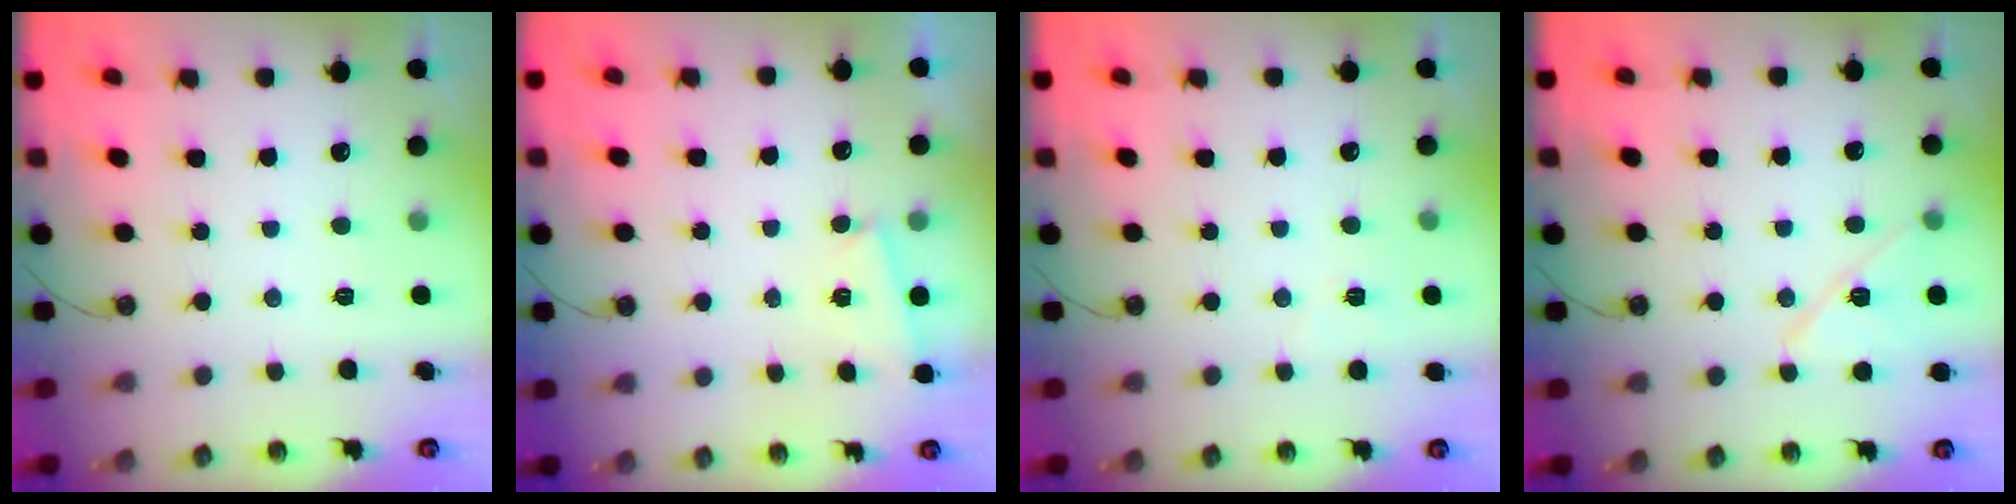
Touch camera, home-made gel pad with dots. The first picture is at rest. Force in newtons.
{"total": 1.7, "press": 1.3, "slide": 1.0}
{"total": 3.5, "press": 3.4, "slide": 0.7}
{"total": 10.1, "press": 10.0, "slide": 1.4}